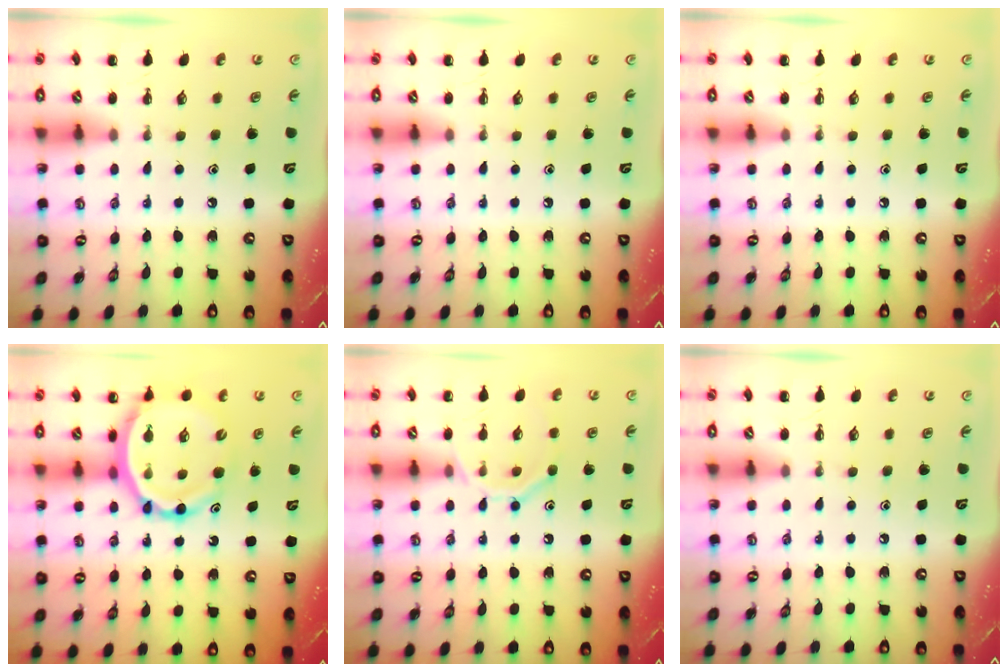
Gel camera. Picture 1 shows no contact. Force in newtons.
{"total": 0.0}
{"total": 0.0}
{"total": 14.7, "press": 14.1, "slide": 4.2}
{"total": 10.6, "press": 10.5, "slide": 1.5}
{"total": 0.0}